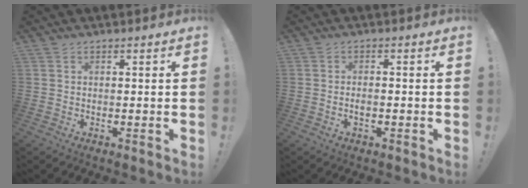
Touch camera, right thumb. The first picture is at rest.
{"total": 1.8, "force": [-0.8, 0.9, 1.3], "torque": [-0.014, 0.002, -0.015]}